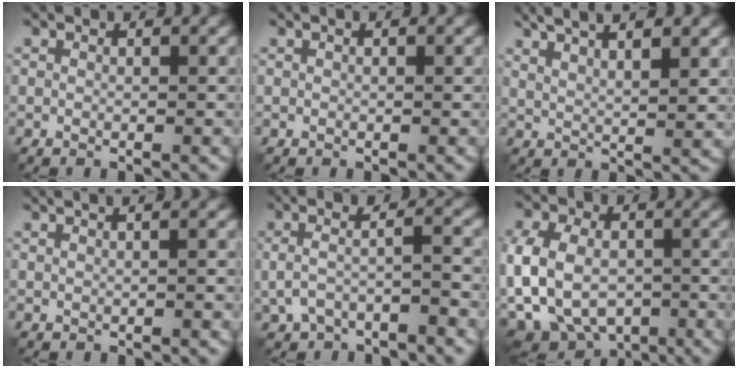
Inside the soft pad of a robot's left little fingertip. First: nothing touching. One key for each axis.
{"total": 0.6, "fx": 0.2, "fy": 0.2, "fz": 0.5, "tx": -0.011, "ty": -0.001, "tz": 0.003}
{"total": 7.0, "fx": 4.4, "fy": 2.2, "fz": 5.0, "tx": -0.069, "ty": 0.021, "tz": 0.054}
{"total": 3.2, "fx": 1.6, "fy": 1.6, "fz": 2.3, "tx": -0.024, "ty": 0.026, "tz": 0.007}
{"total": 4.1, "fx": -1.1, "fy": 1.5, "fz": 3.7, "tx": -0.069, "ty": 0.000, "tz": -0.025}
{"total": 13.3, "fx": -4.8, "fy": 9.8, "fz": 7.6, "tx": -0.167, "ty": -0.018, "tz": -0.091}